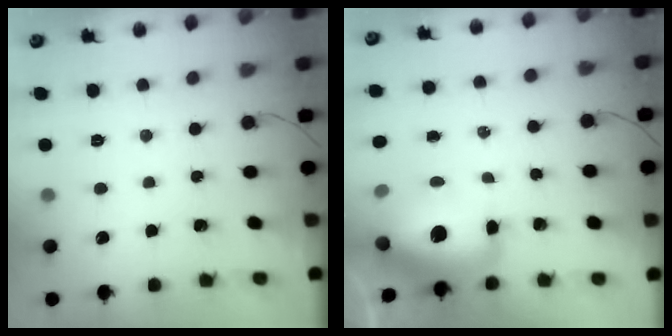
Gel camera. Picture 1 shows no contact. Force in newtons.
{"total": 16.0, "press": 15.5, "slide": 3.9}